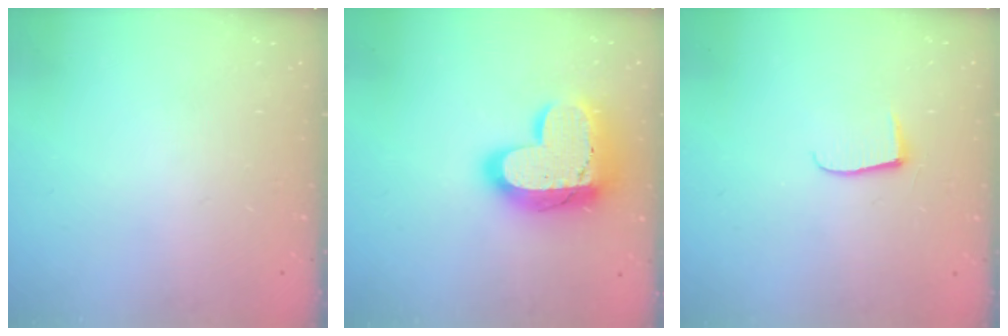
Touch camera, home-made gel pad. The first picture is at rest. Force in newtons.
{"total": 19.8, "press": 19.7, "slide": 1.5}
{"total": 5.1, "press": 5.0, "slide": 0.6}